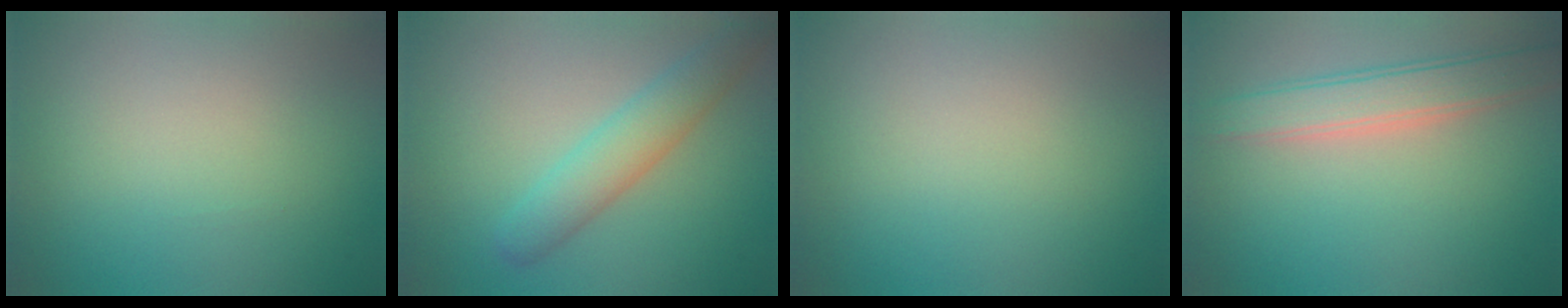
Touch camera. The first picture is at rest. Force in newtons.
{"total": 3.9, "press": 3.9, "slide": 0.2}
{"total": 0.0}
{"total": 3.8, "press": 3.8, "slide": 0.2}